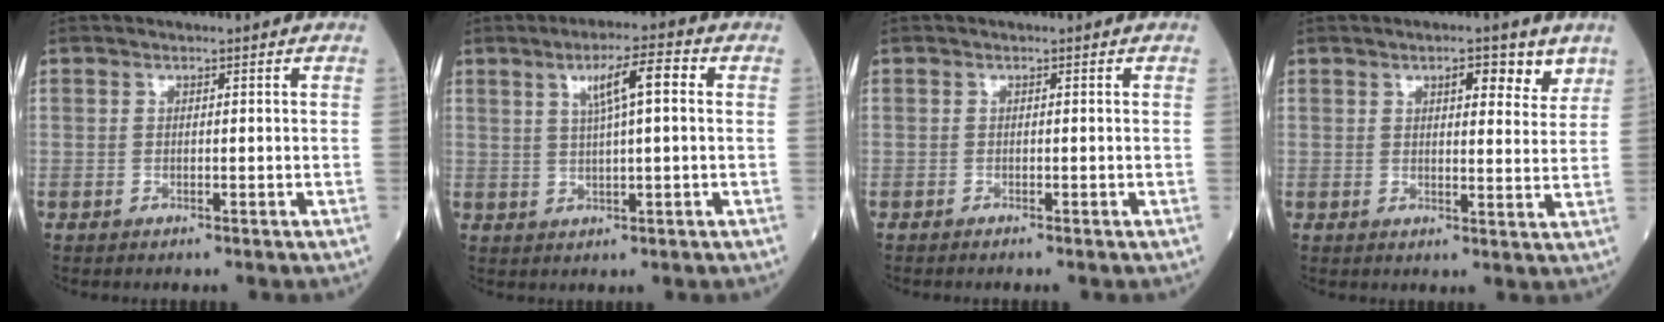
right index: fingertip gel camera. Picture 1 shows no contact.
{"total": 6.3, "force": [1.9, 0.6, 6.0], "torque": [-0.101, 0.011, 0.030]}
{"total": 0.6, "force": [-0.6, 0.0, 0.3], "torque": [-0.004, 0.000, -0.010]}
{"total": 5.2, "force": [3.3, 1.8, 3.6], "torque": [-0.040, -0.003, 0.042]}